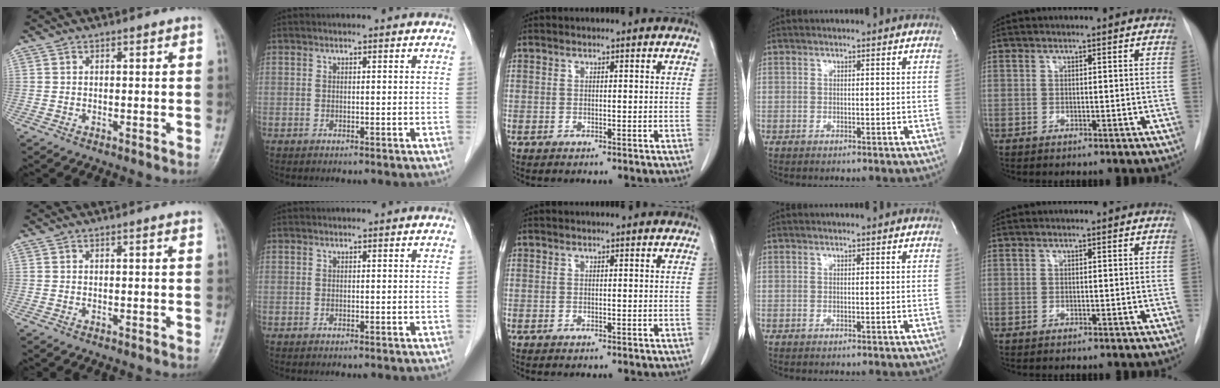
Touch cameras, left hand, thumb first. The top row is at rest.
{}